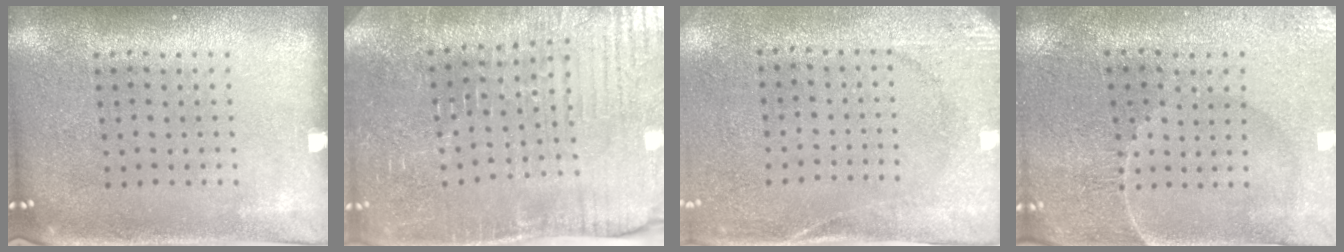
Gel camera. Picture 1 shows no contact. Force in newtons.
{"total": 4.3, "press": 4.2, "slide": 0.4}
{"total": 2.6, "press": 2.0, "slide": 1.6}
{"total": 0.9, "press": 0.8, "slide": 0.3}